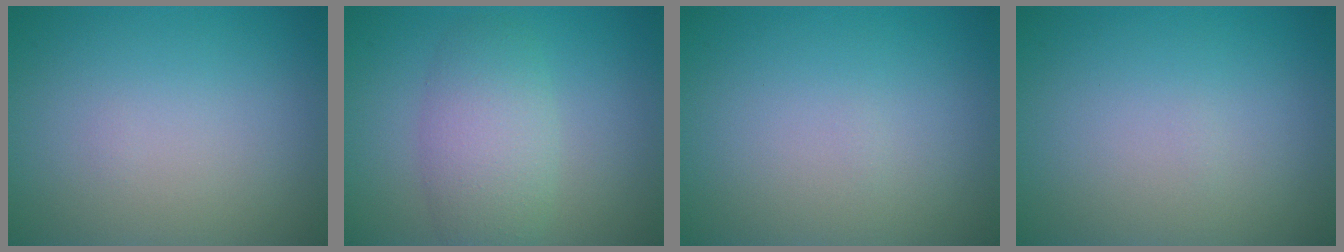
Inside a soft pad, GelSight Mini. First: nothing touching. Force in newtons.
{"total": 4.3, "press": 4.3, "slide": 0.2}
{"total": 0.0}
{"total": 0.0}